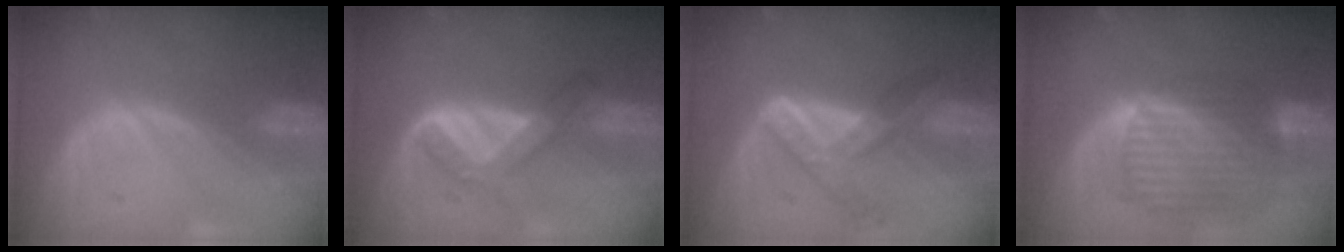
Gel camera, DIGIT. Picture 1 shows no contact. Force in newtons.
{"total": 5.3, "press": 5.1, "slide": 1.4}
{"total": 7.2, "press": 6.2, "slide": 3.8}
{"total": 10.4, "press": 8.8, "slide": 5.6}